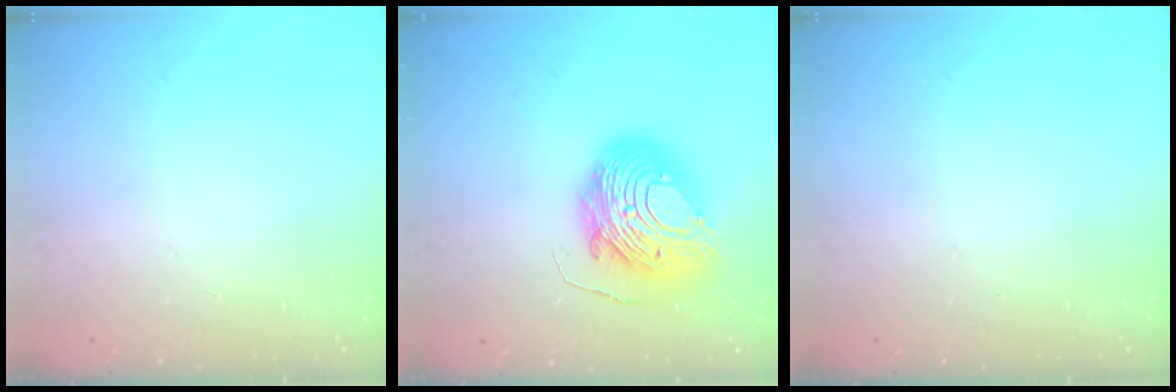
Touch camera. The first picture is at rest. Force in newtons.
{"total": 14.7, "press": 14.7, "slide": 1.1}
{"total": 0.0}